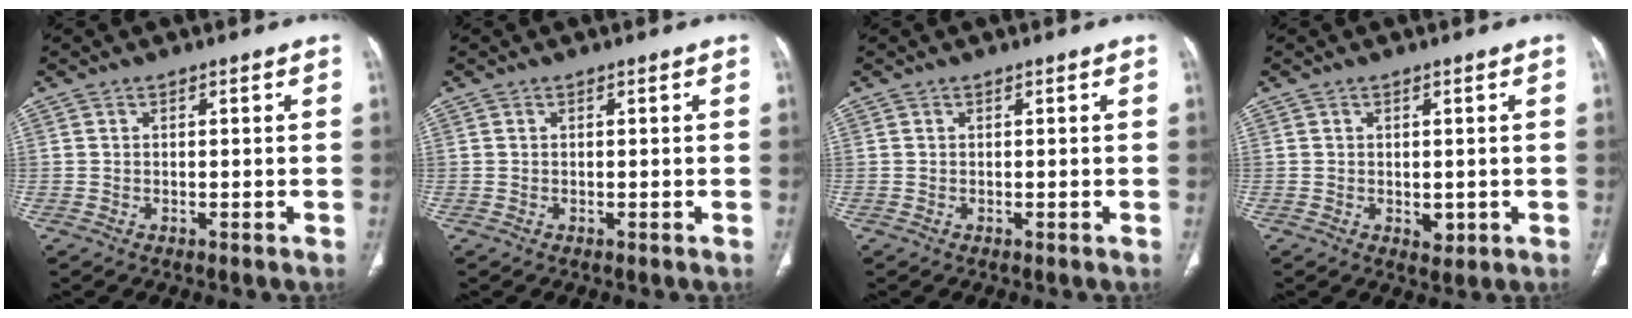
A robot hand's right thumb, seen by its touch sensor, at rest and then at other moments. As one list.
[{"total": 0.0}, {"total": 0.0}, {"total": 2.1, "force": [-0.2, 1.4, 1.5], "torque": [-0.013, -0.004, 0.005]}]